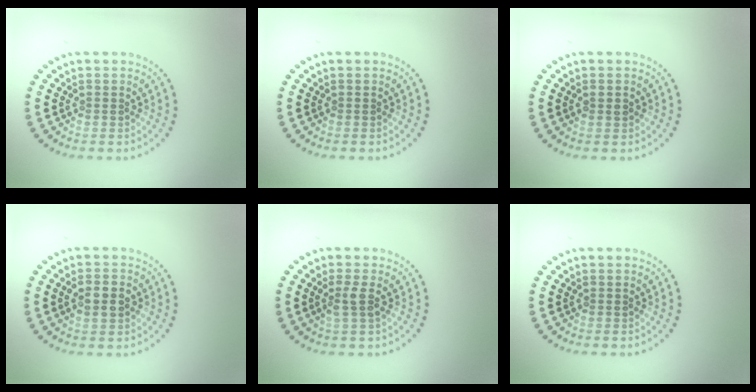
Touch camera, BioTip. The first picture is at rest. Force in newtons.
{"total": 0.0}
{"total": 0.9, "press": 0.9, "slide": 0.0}
{"total": 3.0, "press": 3.0, "slide": 0.3}
{"total": 1.6, "press": 1.4, "slide": 0.8}
{"total": 0.0}